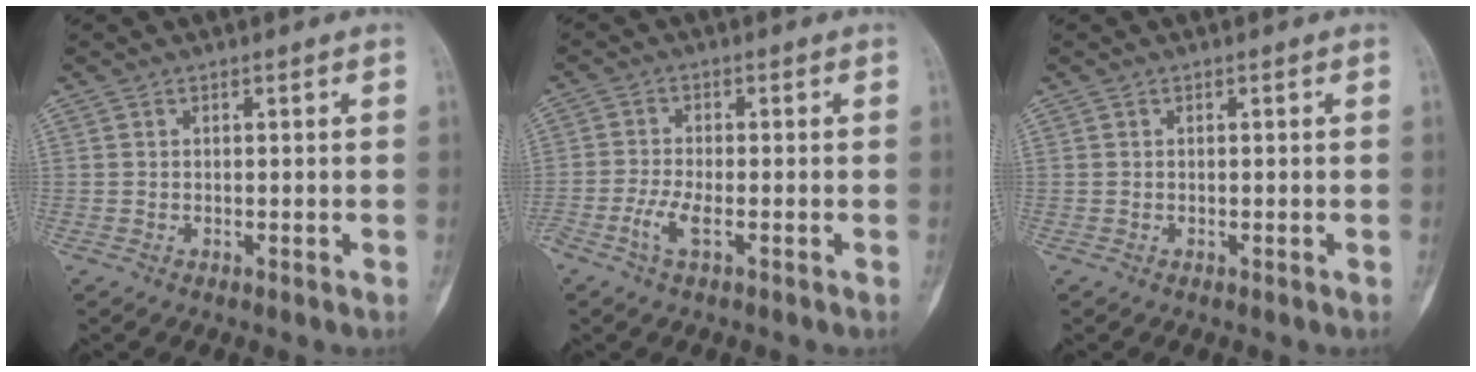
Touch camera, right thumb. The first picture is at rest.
{"total": 3.8, "force": [-1.6, 1.1, 3.3], "torque": [-0.080, 0.004, -0.036]}
{"total": 0.0}